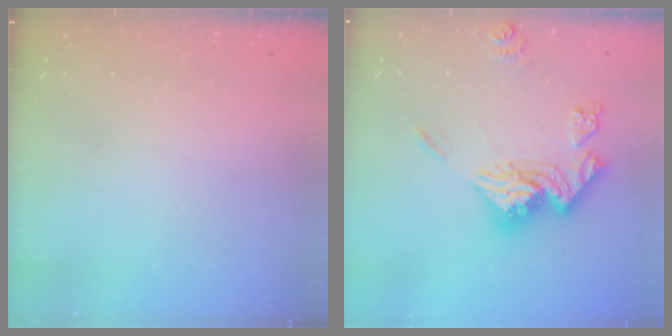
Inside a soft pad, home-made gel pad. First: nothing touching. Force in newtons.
{"total": 15.6, "press": 15.5, "slide": 1.4}